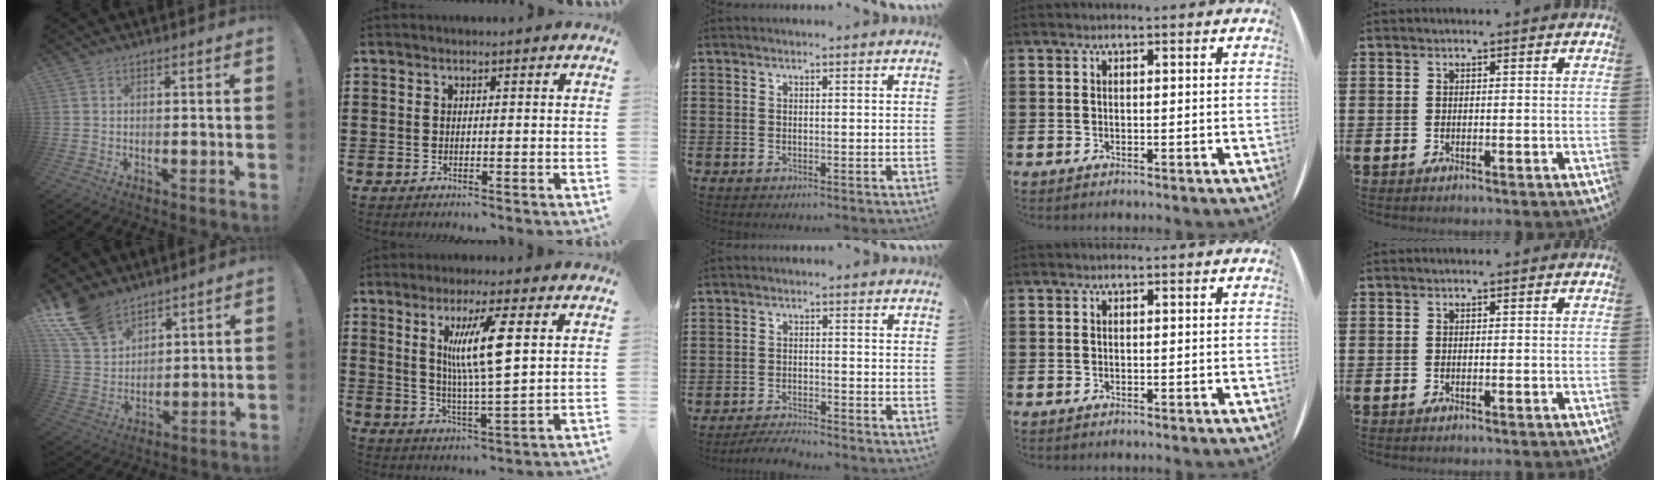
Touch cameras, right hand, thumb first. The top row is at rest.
{"thumb": {"total": 13.9, "force": [10.3, 7.8, 5.2], "torque": [-0.115, -0.060, 0.202]}, "index": {"total": 9.7, "force": [3.1, 1.5, 9.1], "torque": [-0.173, 0.002, 0.047]}, "middle": {"total": 2.9, "force": [-2.8, 0.1, 0.6], "torque": [-0.013, 0.002, -0.056]}}